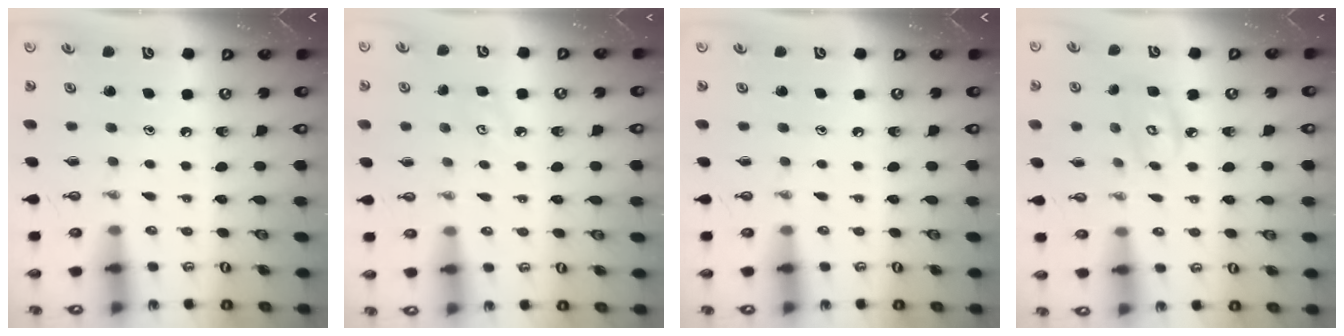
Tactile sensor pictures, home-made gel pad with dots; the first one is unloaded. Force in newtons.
{"total": 4.3, "press": 4.3, "slide": 0.7}
{"total": 0.0}
{"total": 5.5, "press": 5.5, "slide": 0.4}